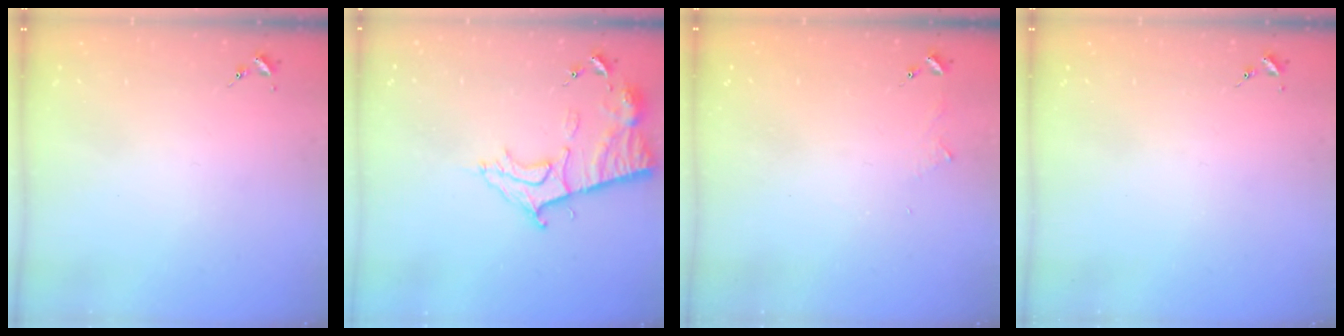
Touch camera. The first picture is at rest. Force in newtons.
{"total": 11.9, "press": 11.8, "slide": 1.0}
{"total": 3.5, "press": 3.5, "slide": 0.4}
{"total": 0.0}